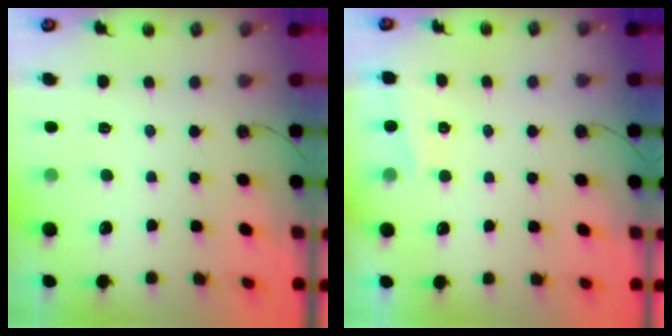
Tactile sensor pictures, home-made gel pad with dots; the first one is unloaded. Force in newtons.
{"total": 1.1, "press": 1.1, "slide": 0.1}